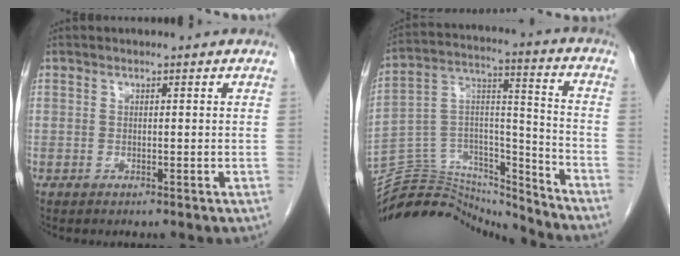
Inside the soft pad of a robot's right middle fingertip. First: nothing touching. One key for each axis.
{"total": 19.8, "fx": -19.3, "fy": 3.7, "fz": 2.3, "tx": -0.047, "ty": 0.061, "tz": -0.315}